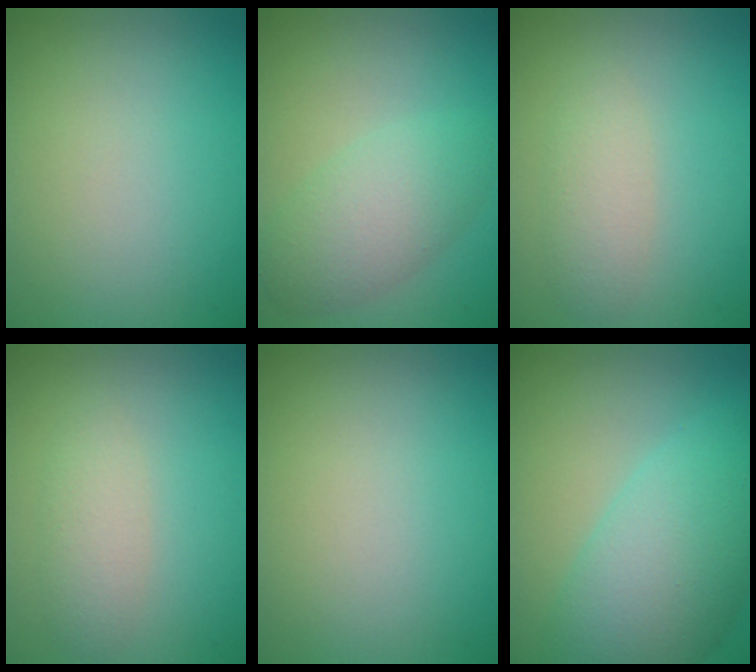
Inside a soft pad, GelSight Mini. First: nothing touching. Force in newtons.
{"total": 3.9, "press": 3.9, "slide": 0.1}
{"total": 2.1, "press": 2.1, "slide": 0.1}
{"total": 2.1, "press": 2.1, "slide": 0.1}
{"total": 0.0}
{"total": 7.8, "press": 7.7, "slide": 0.3}